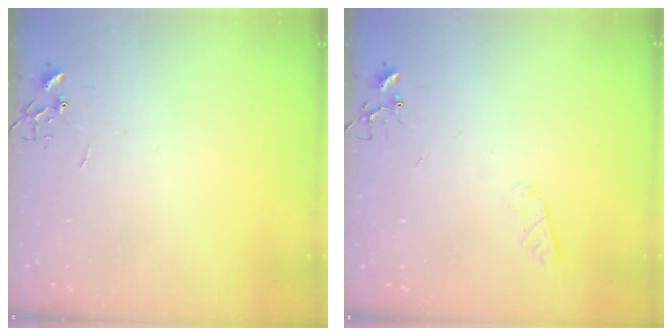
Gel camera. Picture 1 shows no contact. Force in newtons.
{"total": 3.5, "press": 3.4, "slide": 0.5}